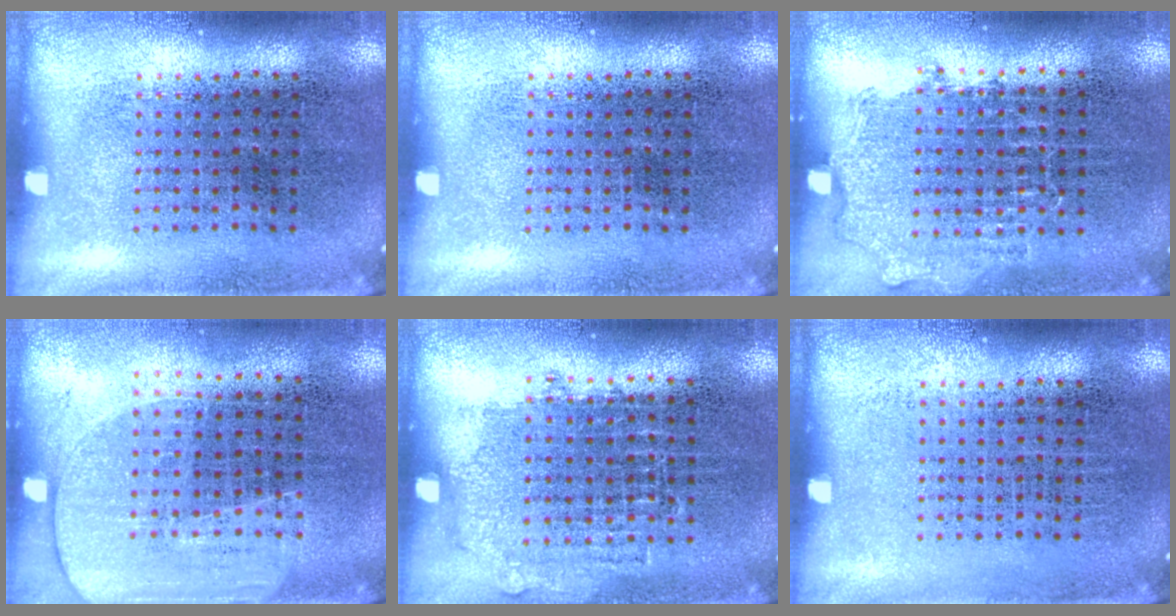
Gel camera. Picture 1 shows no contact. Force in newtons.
{"total": 0.0}
{"total": 0.8, "press": 0.7, "slide": 0.2}
{"total": 1.6, "press": 1.4, "slide": 0.9}
{"total": 0.9, "press": 0.8, "slide": 0.4}
{"total": 0.0}